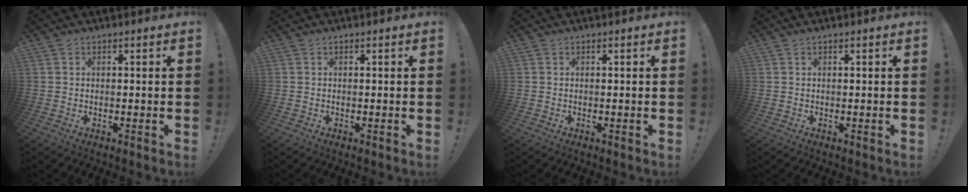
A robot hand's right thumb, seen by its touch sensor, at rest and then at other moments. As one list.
[{"total": 0.0}, {"total": 0.0}, {"total": 0.0}]